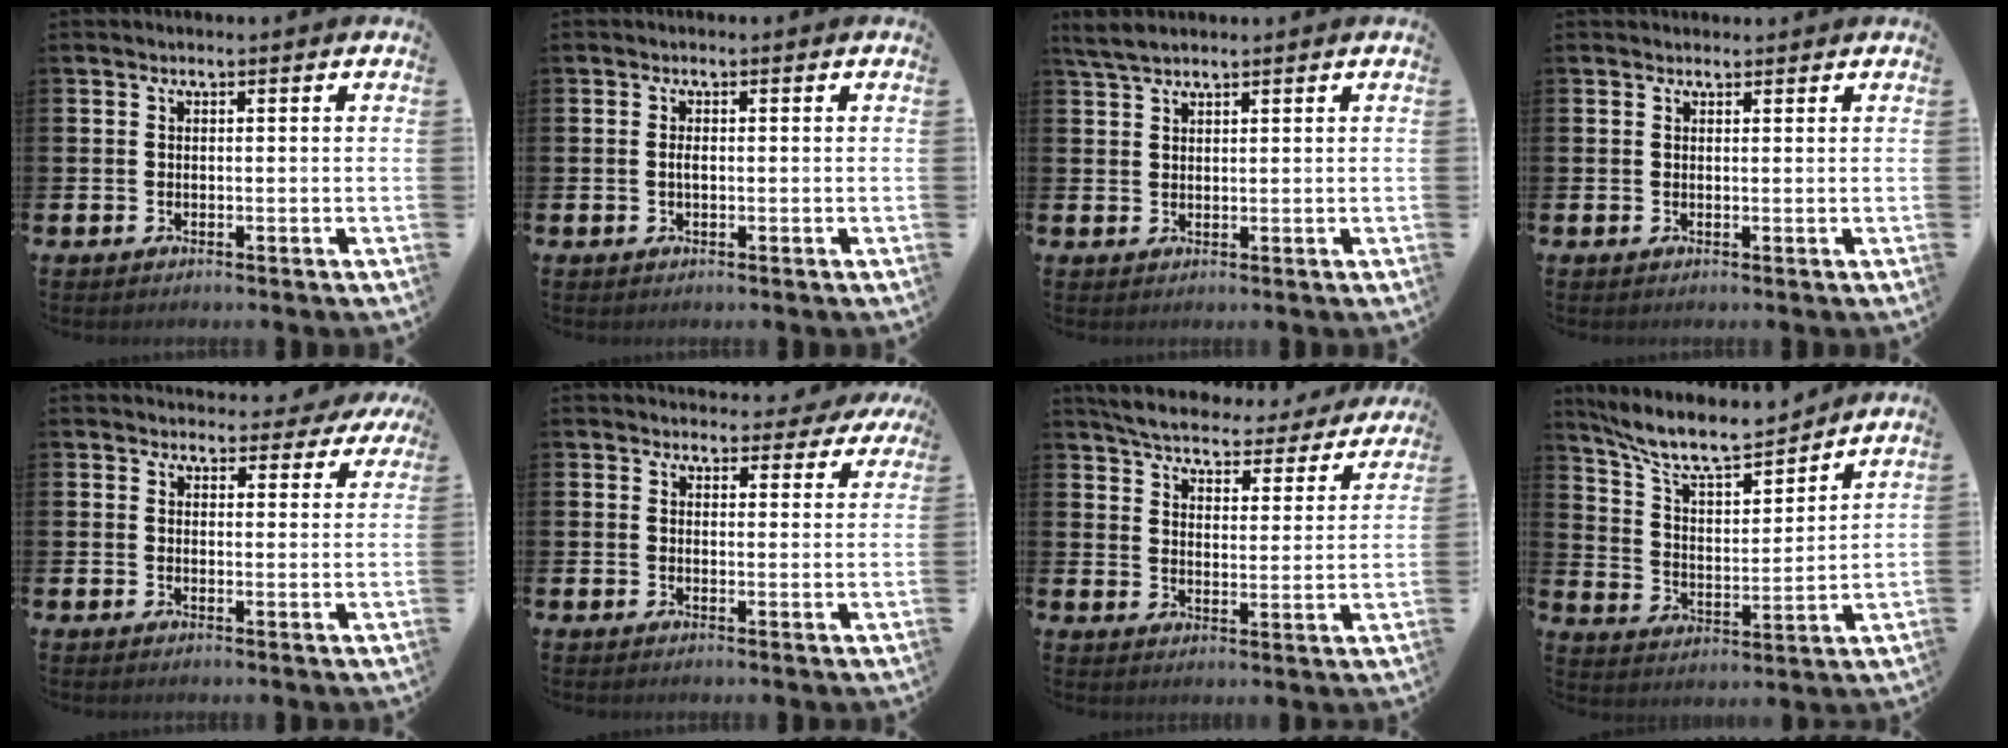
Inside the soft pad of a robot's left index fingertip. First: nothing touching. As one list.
[{"total": 1.0, "force": [-0.1, 0.4, 0.9], "torque": [-0.022, 0.004, -0.001]}, {"total": 2.9, "force": [2.6, 0.8, 1.2], "torque": [-0.028, 0.000, 0.048]}, {"total": 0.8, "force": [0.8, 0.3, 0.0], "torque": [0.012, -0.002, 0.012]}, {"total": 3.1, "force": [2.7, 1.5, 0.3], "torque": [0.007, -0.016, 0.044]}, {"total": 3.0, "force": [2.7, 1.4, 0.2], "torque": [0.008, -0.017, 0.044]}, {"total": 5.5, "force": [5.3, 0.9, 1.2], "torque": [-0.040, -0.039, 0.086]}, {"total": 9.6, "force": [8.7, 2.0, 3.6], "torque": [-0.098, -0.058, 0.151]}]